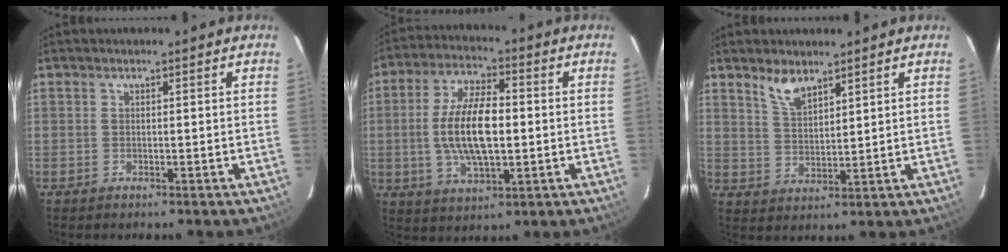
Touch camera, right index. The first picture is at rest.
{"total": 13.2, "force": [-0.6, 5.4, 12.0], "torque": [-0.238, 0.004, -0.008]}
{"total": 5.3, "force": [4.0, 2.0, 2.8], "torque": [-0.051, 0.001, 0.083]}